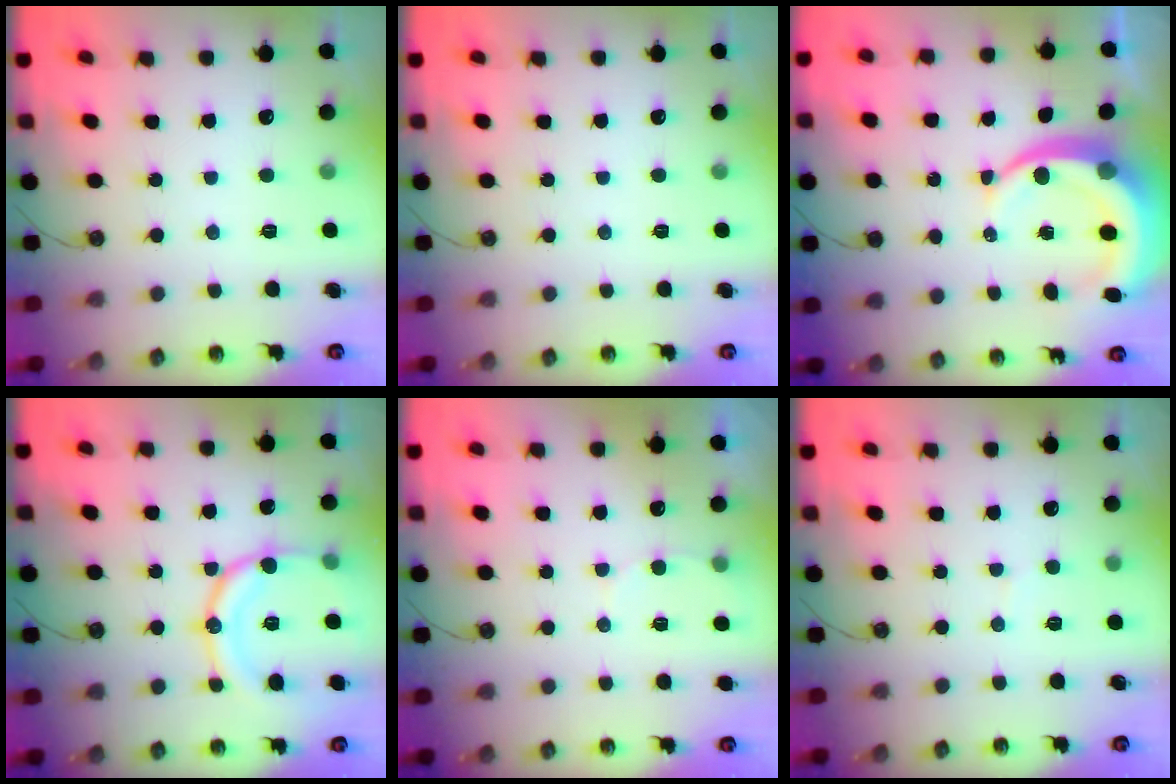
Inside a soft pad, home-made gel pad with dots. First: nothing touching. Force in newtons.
{"total": 0.0}
{"total": 11.1, "press": 11.1, "slide": 1.3}
{"total": 15.4, "press": 15.4, "slide": 0.7}
{"total": 4.4, "press": 4.4, "slide": 0.5}
{"total": 3.3, "press": 3.3, "slide": 0.3}